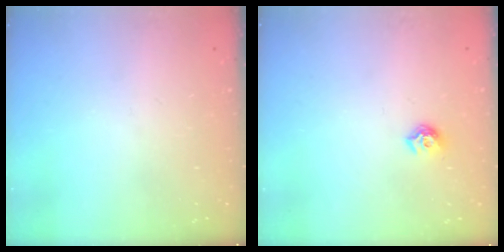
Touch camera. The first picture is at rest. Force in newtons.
{"total": 6.9, "press": 6.8, "slide": 0.7}